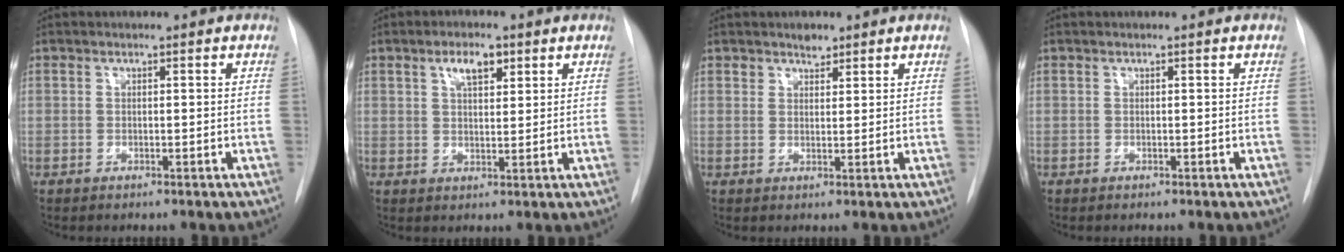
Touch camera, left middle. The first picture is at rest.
{"total": 4.2, "force": [2.3, 1.7, 3.1], "torque": [-0.056, 0.004, 0.039]}
{"total": 2.0, "force": [1.6, 1.1, 0.6], "torque": [-0.008, -0.002, 0.024]}
{"total": 0.0}